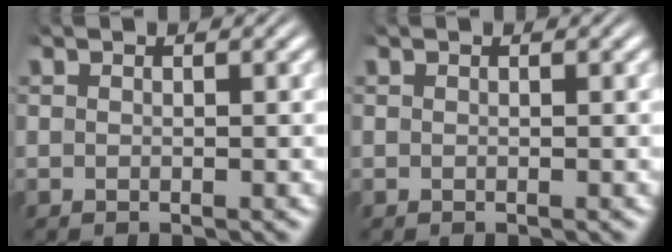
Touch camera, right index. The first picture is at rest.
{"total": 0.0}